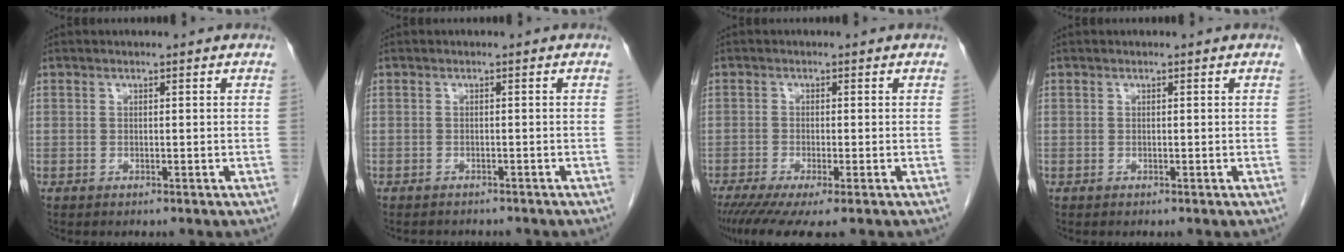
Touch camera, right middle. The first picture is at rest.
{"total": 4.6, "force": [-4.0, 1.7, 1.5], "torque": [-0.021, -0.001, -0.044]}
{"total": 7.3, "force": [-5.1, 0.8, 5.1], "torque": [-0.076, -0.017, -0.085]}
{"total": 0.0}